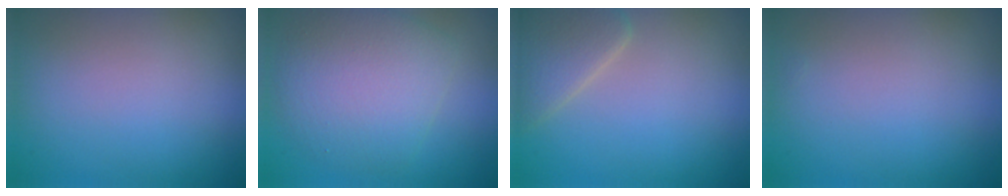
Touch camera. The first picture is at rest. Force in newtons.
{"total": 6.2, "press": 6.2, "slide": 0.2}
{"total": 3.5, "press": 3.5, "slide": 0.3}
{"total": 0.0}